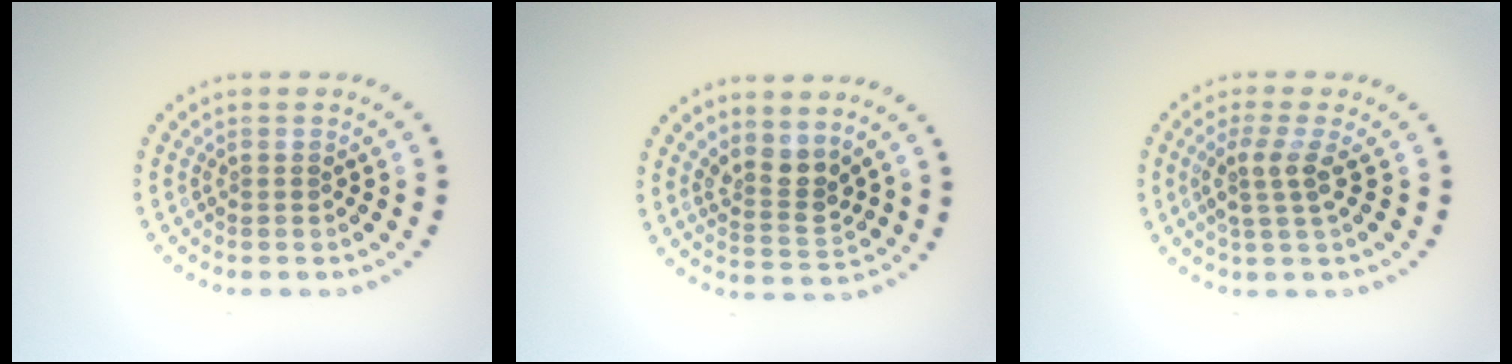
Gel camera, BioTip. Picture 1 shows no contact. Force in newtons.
{"total": 2.6, "press": 2.2, "slide": 1.5}
{"total": 2.5, "press": 1.9, "slide": 1.6}